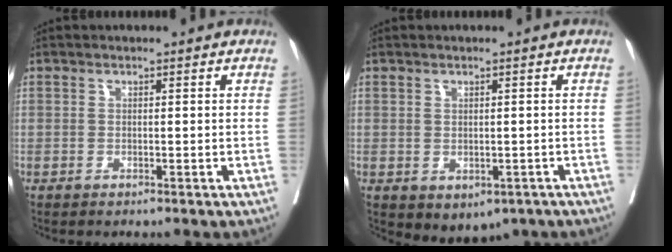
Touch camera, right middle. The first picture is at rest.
{"total": 4.5, "force": [-2.2, 3.1, 2.4], "torque": [-0.017, -0.001, -0.020]}